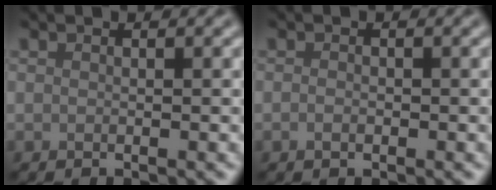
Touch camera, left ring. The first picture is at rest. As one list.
[{"total": 0.9, "force": [-0.3, 0.5, 0.6], "torque": [-0.012, -0.002, -0.005]}]